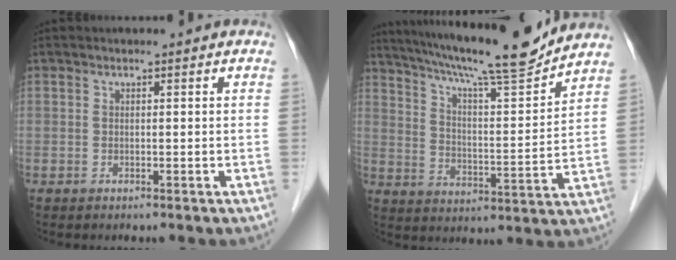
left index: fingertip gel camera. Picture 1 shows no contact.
{"total": 17.9, "force": [15.9, 0.1, 8.3], "torque": [-0.142, -0.005, 0.243]}